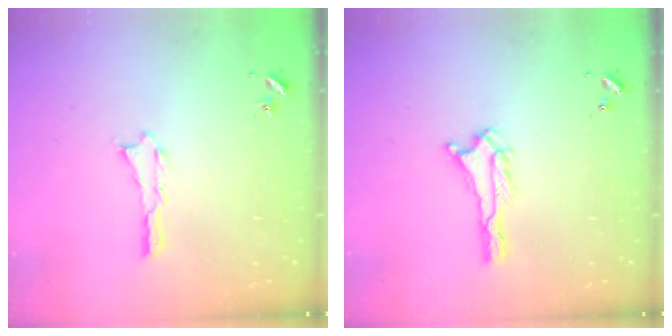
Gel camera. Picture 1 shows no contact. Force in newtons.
{"total": 0.6, "press": 0.6, "slide": 0.1}